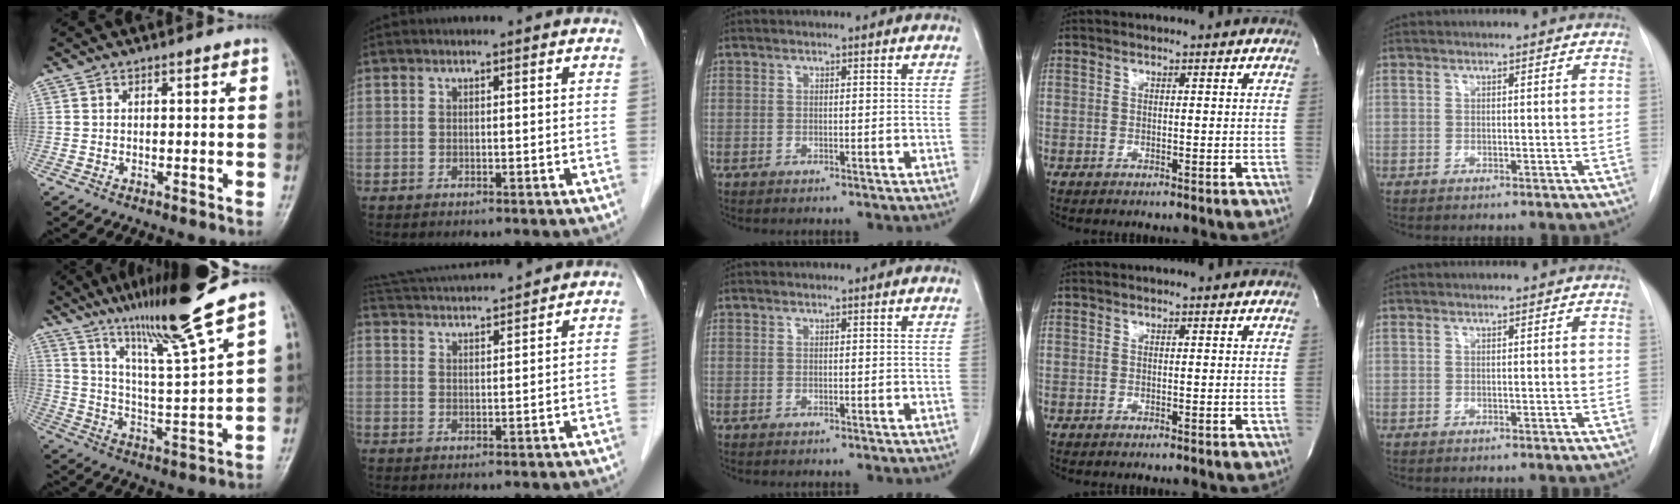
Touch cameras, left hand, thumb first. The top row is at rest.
{"thumb": {"total": 16.5, "force": [12.5, -0.8, 10.8], "torque": [-0.173, -0.068, 0.218]}, "index": {"total": 12.0, "force": [11.3, 0.2, 4.0], "torque": [-0.088, 0.028, 0.176]}}